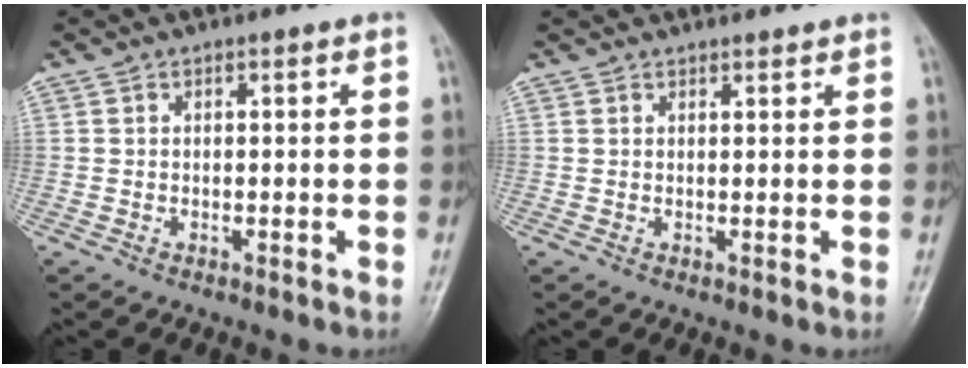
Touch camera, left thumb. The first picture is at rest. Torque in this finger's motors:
{"motor_torque": [0.28, -0.06, 1.49, -1.27, 0.05]}